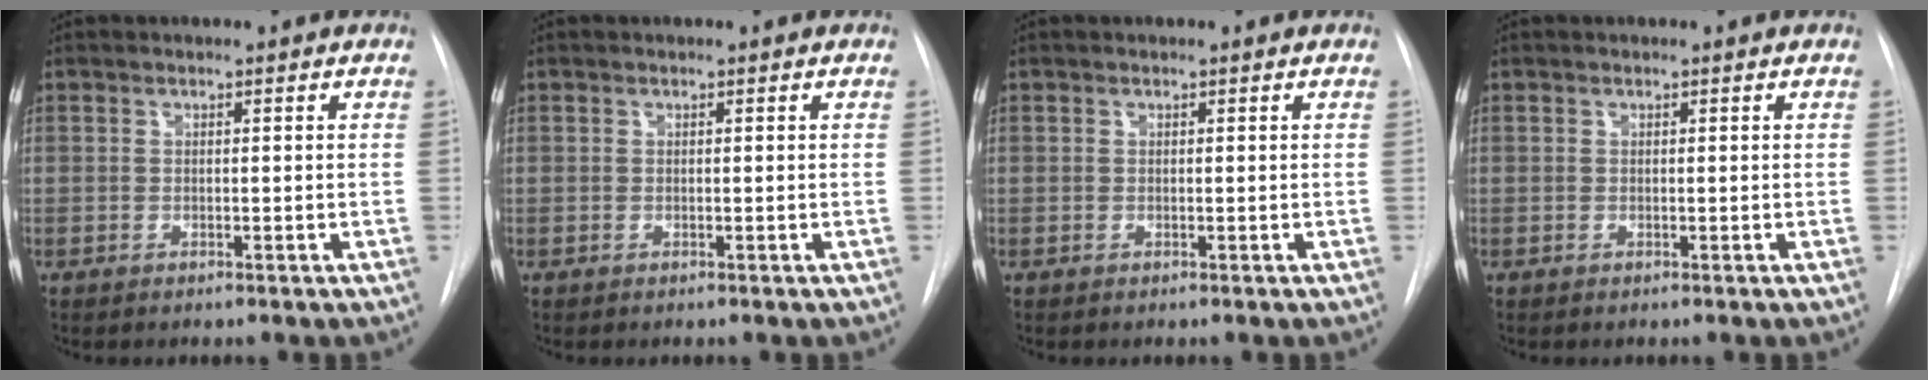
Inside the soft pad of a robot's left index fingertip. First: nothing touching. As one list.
[{"total": 0.0}, {"total": 0.0}, {"total": 0.0}]